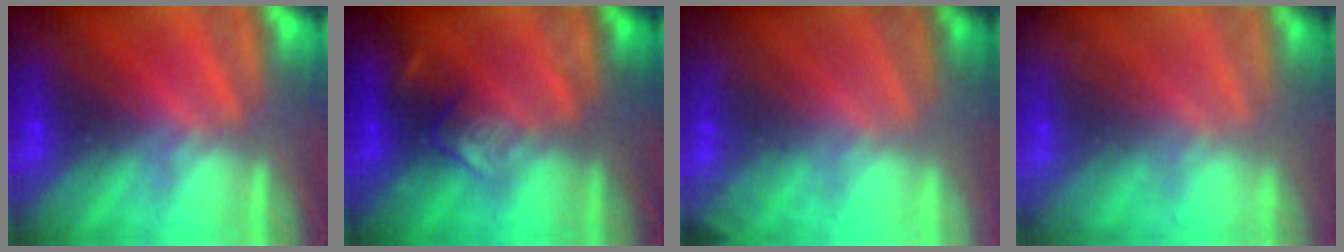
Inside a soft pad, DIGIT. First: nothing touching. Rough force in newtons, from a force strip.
{"total": 2.4}
{"total": 2.0}
{"total": 9.0}